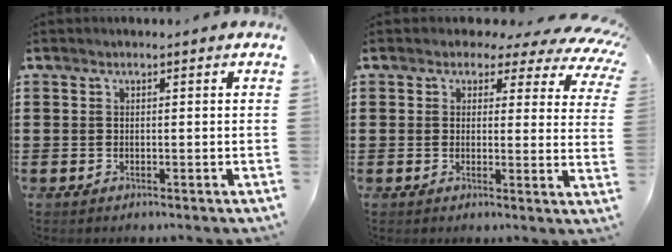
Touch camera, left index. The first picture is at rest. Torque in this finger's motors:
{"motor_torque": [2.14, 0.00, 0.48, -0.01]}